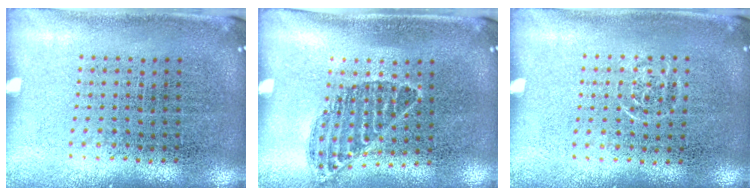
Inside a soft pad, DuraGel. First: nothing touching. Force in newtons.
{"total": 0.8, "press": 0.7, "slide": 0.4}
{"total": 0.5, "press": 0.5, "slide": 0.2}